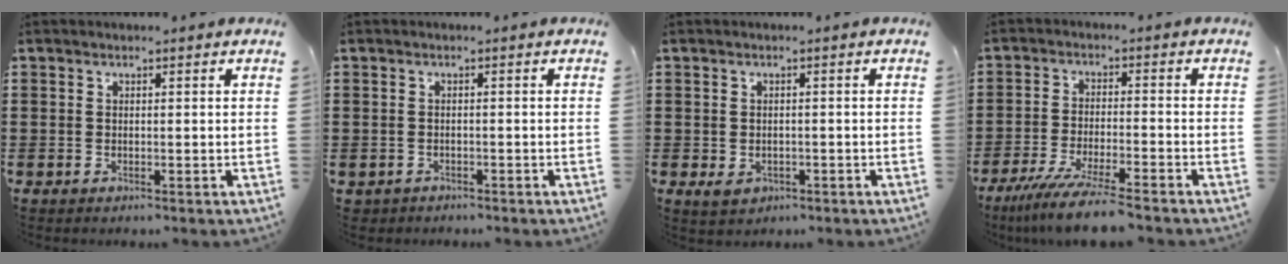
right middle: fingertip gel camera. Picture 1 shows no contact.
{"total": 0.9, "force": [-0.8, 0.2, -0.1], "torque": [-0.002, -0.001, -0.019]}
{"total": 1.5, "force": [-0.7, 1.0, 0.8], "torque": [-0.019, -0.003, -0.014]}
{"total": 7.0, "force": [-6.0, -0.4, 3.6], "torque": [-0.080, -0.019, -0.114]}